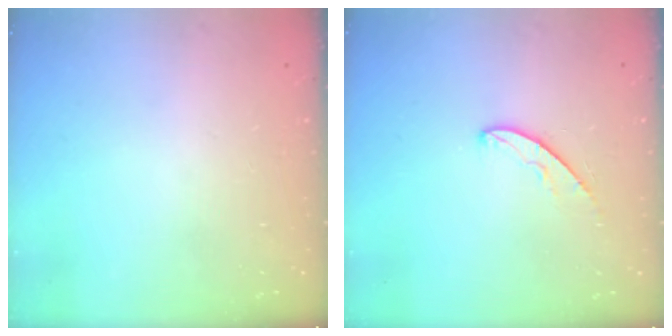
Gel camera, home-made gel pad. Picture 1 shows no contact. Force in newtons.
{"total": 5.2, "press": 5.2, "slide": 0.5}